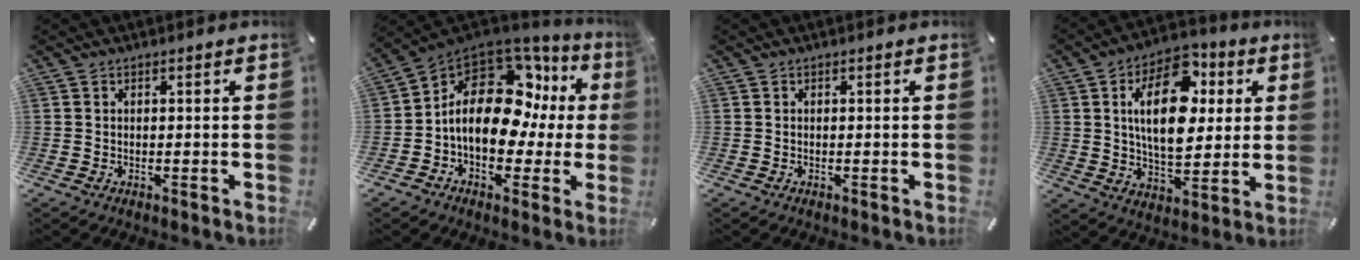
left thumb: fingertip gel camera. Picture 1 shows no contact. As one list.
[{"total": 16.8, "force": [2.0, 11.3, 12.3], "torque": [-0.207, -0.017, 0.031]}, {"total": 0.0}, {"total": 18.3, "force": [5.0, 11.1, 13.7], "torque": [-0.231, -0.003, 0.081]}]